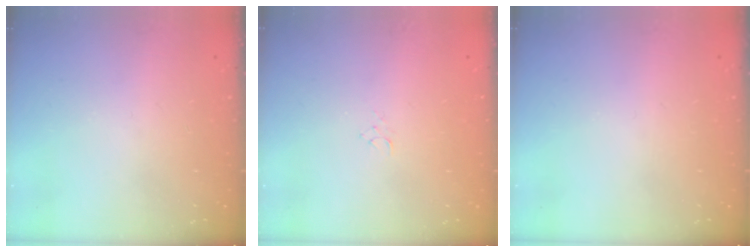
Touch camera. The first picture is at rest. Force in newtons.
{"total": 2.9, "press": 2.9, "slide": 0.3}
{"total": 0.0}